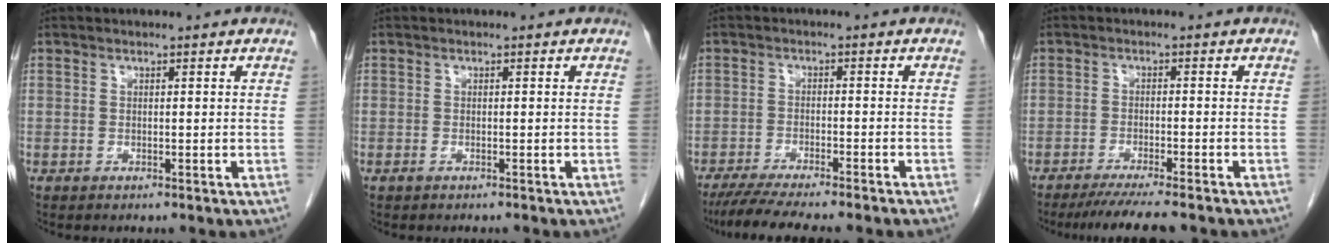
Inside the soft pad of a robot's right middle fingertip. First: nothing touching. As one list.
[{"total": 0.6, "force": [-0.5, 0.1, 0.3], "torque": [-0.008, 0.000, -0.008]}, {"total": 9.7, "force": [-8.3, 0.0, 5.1], "torque": [-0.066, -0.021, -0.126]}, {"total": 7.8, "force": [-6.6, -0.1, 4.1], "torque": [-0.053, -0.019, -0.102]}]